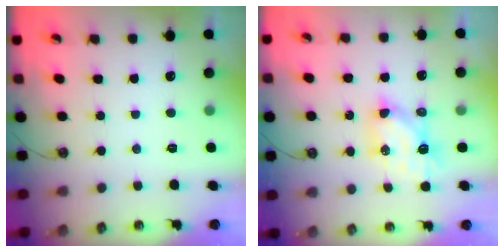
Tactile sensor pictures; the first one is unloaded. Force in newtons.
{"total": 6.1, "press": 6.1, "slide": 0.1}